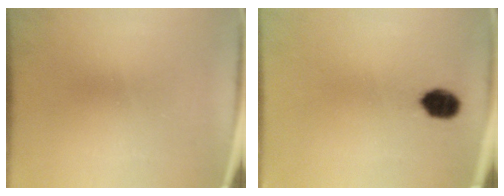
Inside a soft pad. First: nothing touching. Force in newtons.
{"total": 5.1}